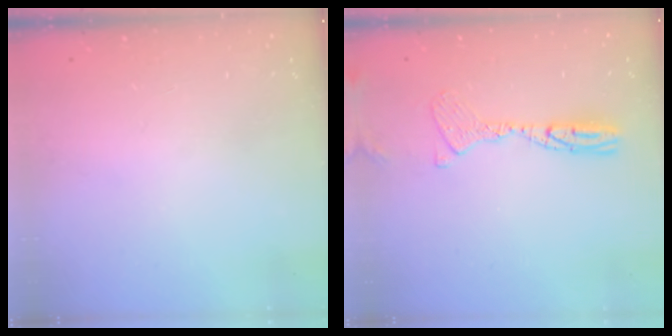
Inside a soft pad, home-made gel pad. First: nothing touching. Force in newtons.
{"total": 11.8, "press": 11.6, "slide": 2.1}